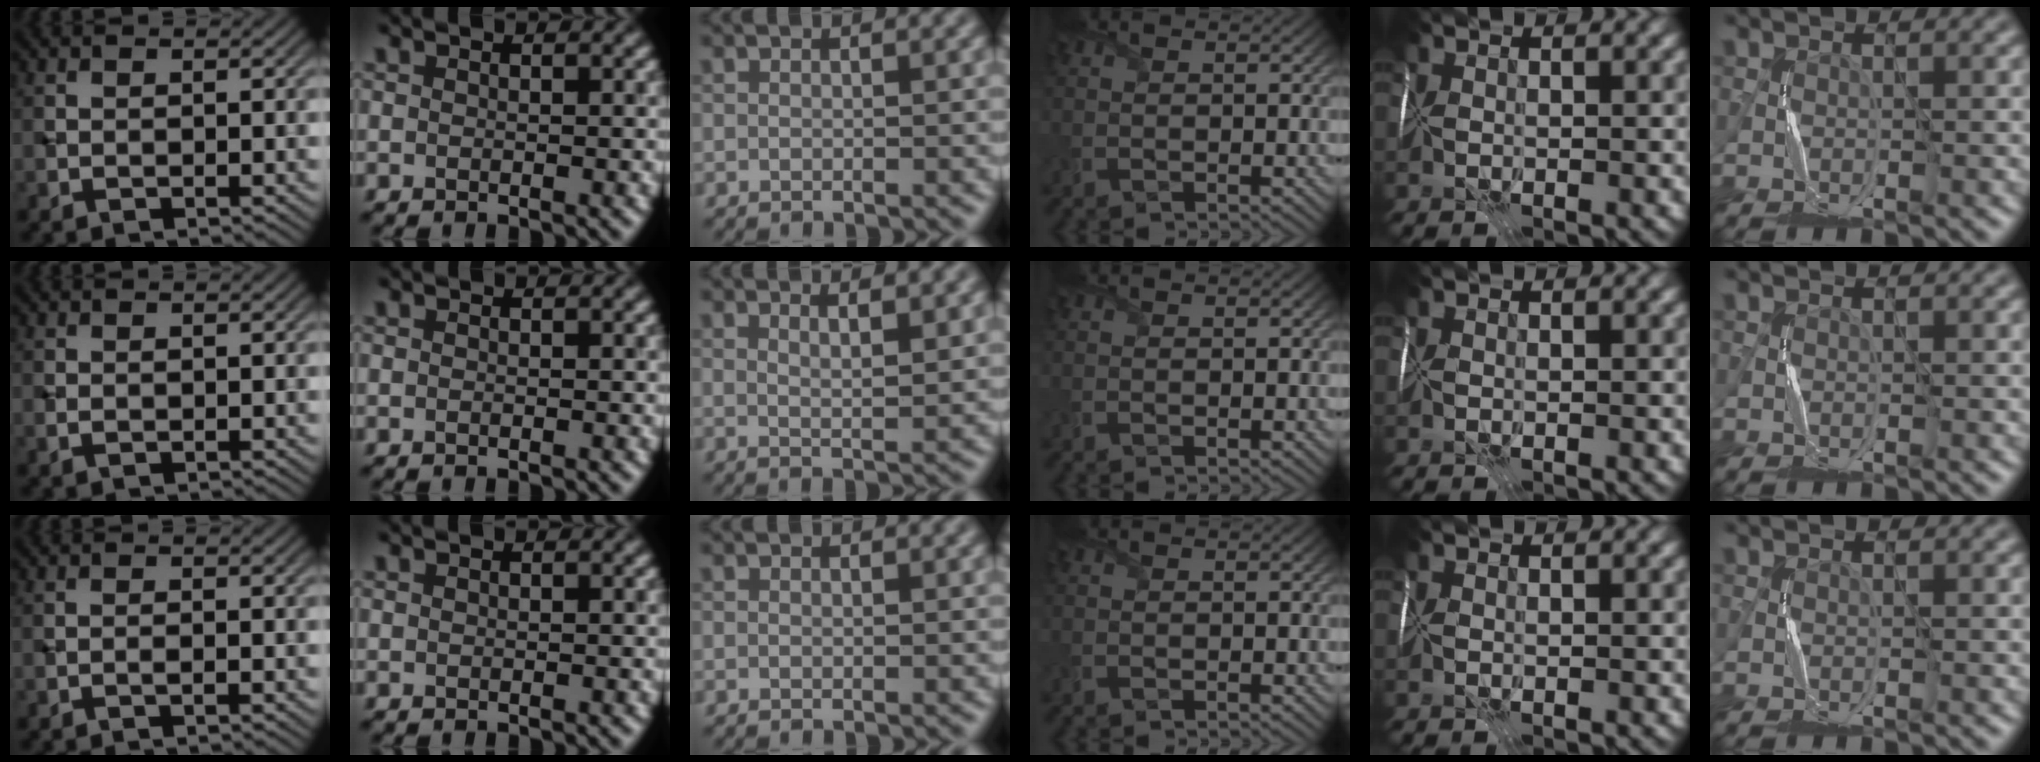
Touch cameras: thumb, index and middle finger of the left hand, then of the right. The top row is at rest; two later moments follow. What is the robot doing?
{"motion": "fold", "object": "wrapping paper"}